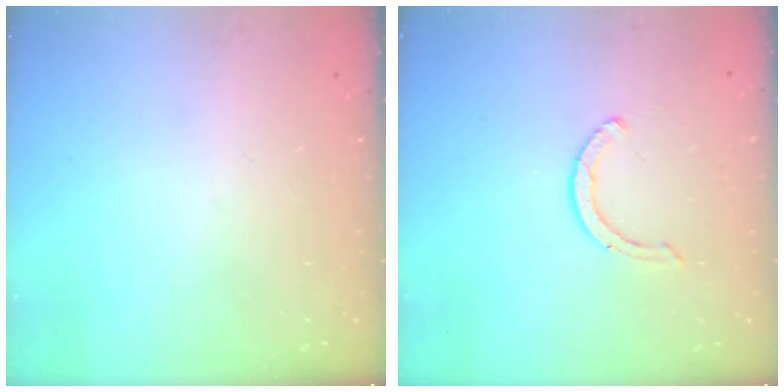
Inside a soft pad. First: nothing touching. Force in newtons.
{"total": 2.9, "press": 2.9, "slide": 0.4}